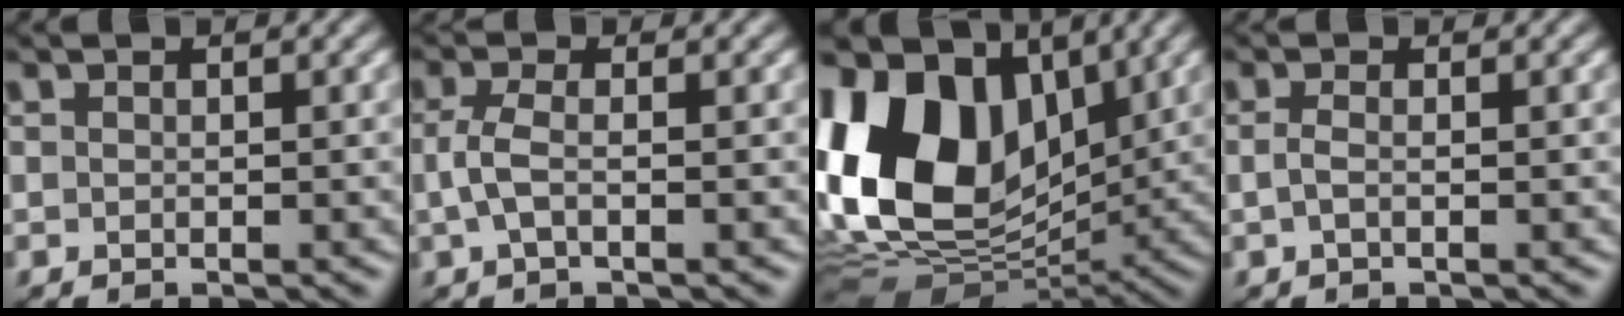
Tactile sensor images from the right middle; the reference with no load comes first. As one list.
[{"total": 2.0, "force": [-0.2, 0.7, 1.9], "torque": [-0.046, 0.000, -0.005]}, {"total": 15.1, "force": [3.1, 10.1, 10.8], "torque": [-0.223, 0.022, 0.045]}, {"total": 0.9, "force": [-0.2, 0.3, 0.9], "torque": [-0.023, -0.001, -0.004]}]